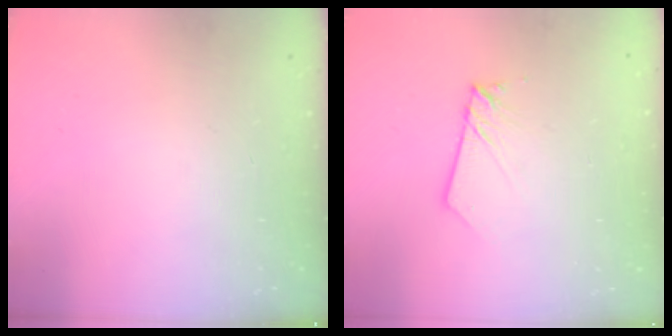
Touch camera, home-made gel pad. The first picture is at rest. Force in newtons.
{"total": 3.0, "press": 3.0, "slide": 0.4}